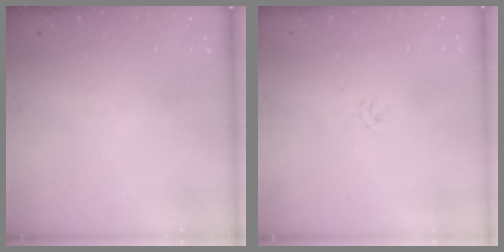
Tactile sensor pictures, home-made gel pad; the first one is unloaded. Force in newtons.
{"total": 1.0, "press": 0.9, "slide": 0.4}